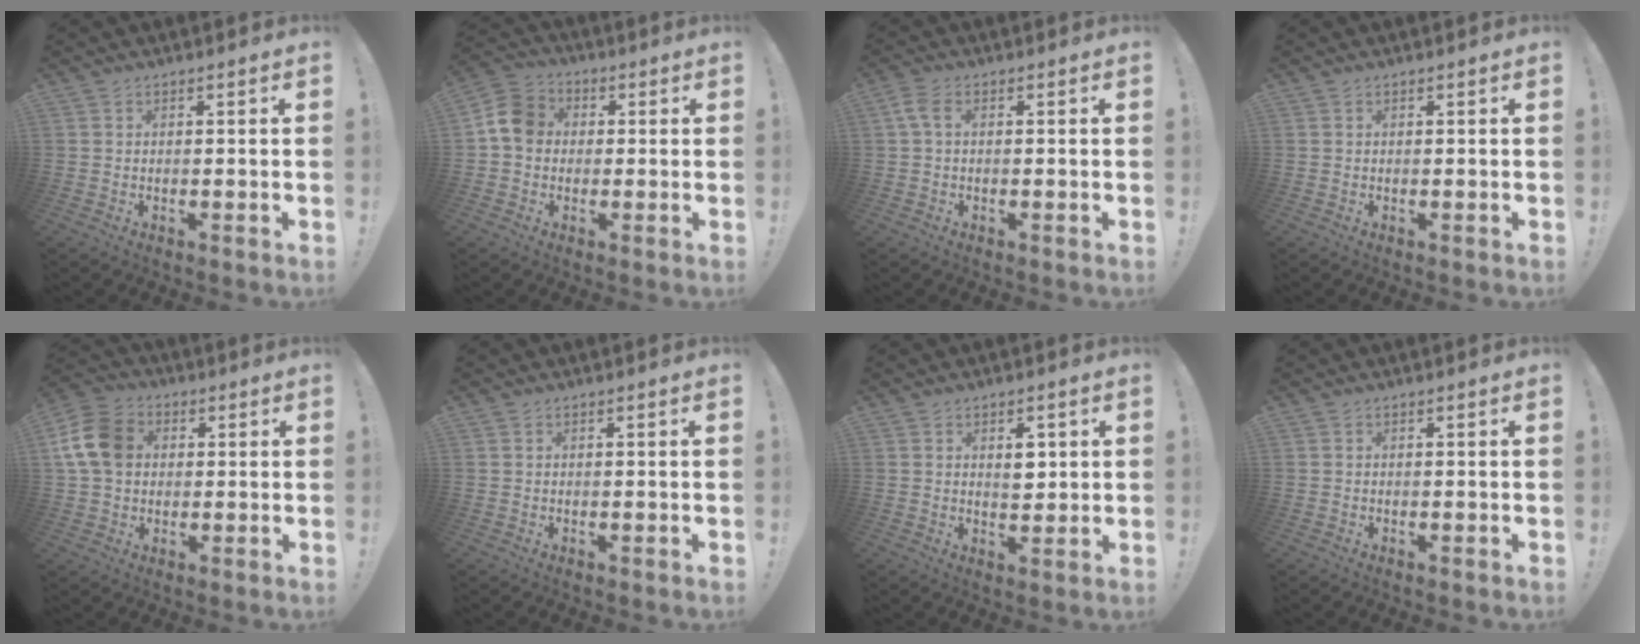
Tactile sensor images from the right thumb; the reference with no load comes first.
{"total": 9.4, "force": [0.8, 7.9, 5.1], "torque": [-0.083, 0.019, 0.023]}
{"total": 3.7, "force": [0.8, 2.1, 3.0], "torque": [-0.064, 0.006, 0.014]}
{"total": 0.0}
{"total": 13.3, "force": [2.7, 10.4, 7.8], "torque": [-0.139, 0.006, 0.056]}
{"total": 0.0}
{"total": 4.6, "force": [1.7, 3.0, 3.0], "torque": [-0.028, -0.007, 0.023]}
{"total": 0.0}